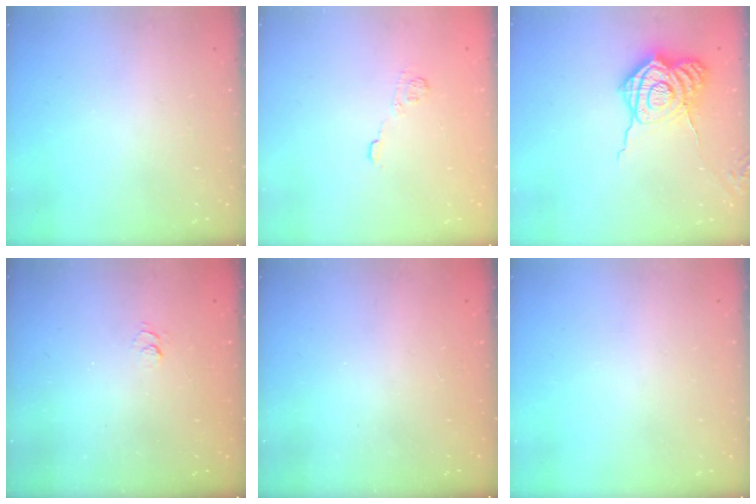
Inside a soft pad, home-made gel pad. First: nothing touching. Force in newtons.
{"total": 4.1, "press": 3.8, "slide": 1.5}
{"total": 14.3, "press": 14.3, "slide": 1.1}
{"total": 2.7, "press": 2.2, "slide": 1.5}
{"total": 2.3, "press": 2.2, "slide": 0.8}
{"total": 0.0}